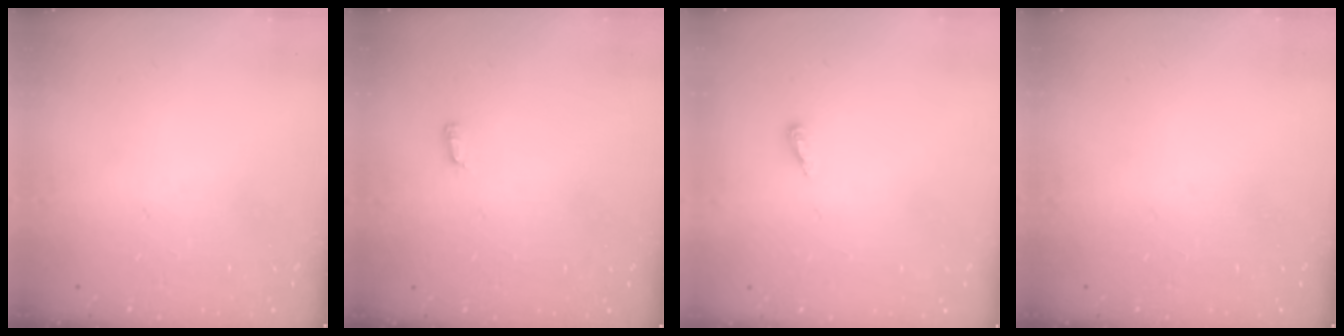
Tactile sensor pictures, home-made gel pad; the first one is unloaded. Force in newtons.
{"total": 6.4, "press": 3.8, "slide": 5.1}
{"total": 2.8, "press": 2.8, "slide": 0.2}
{"total": 0.0}